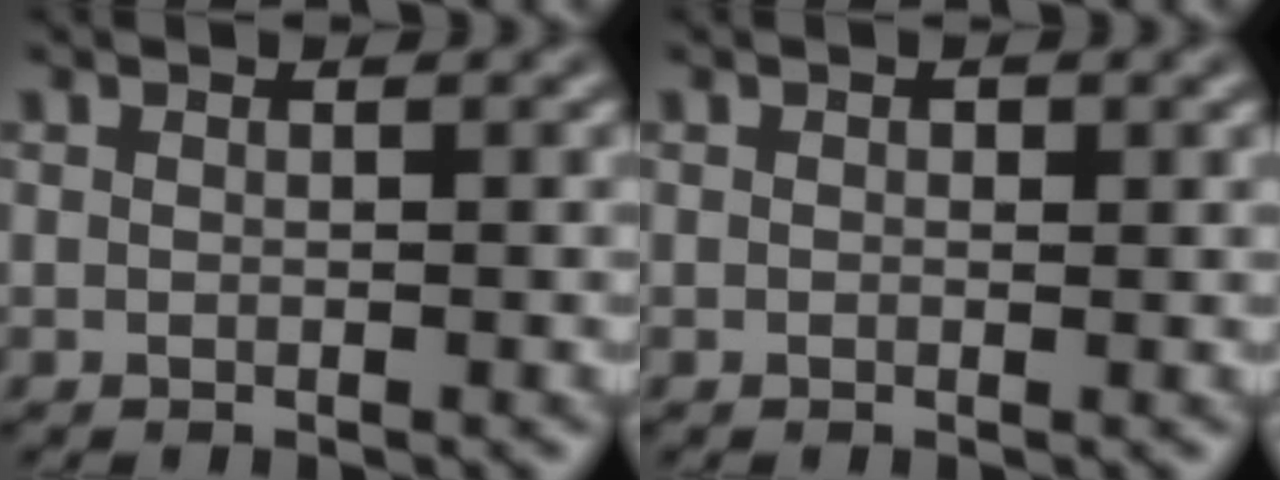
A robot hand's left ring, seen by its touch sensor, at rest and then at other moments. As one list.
[{"total": 0.6, "force": [0.2, 0.4, 0.4], "torque": [-0.003, -0.001, 0.000]}]